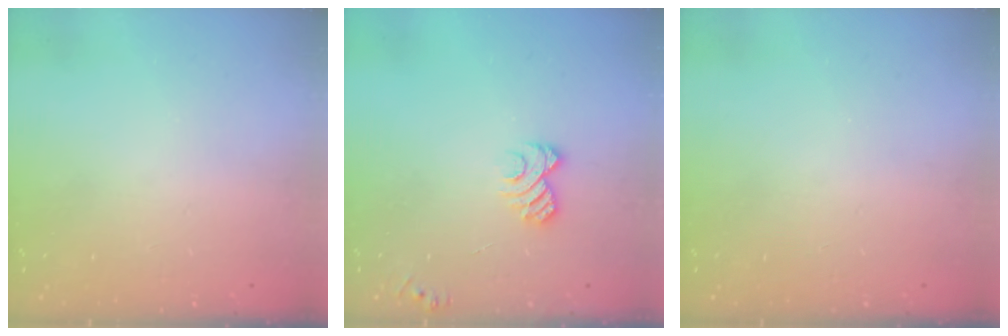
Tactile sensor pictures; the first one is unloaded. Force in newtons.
{"total": 6.3, "press": 6.3, "slide": 0.6}
{"total": 0.0}